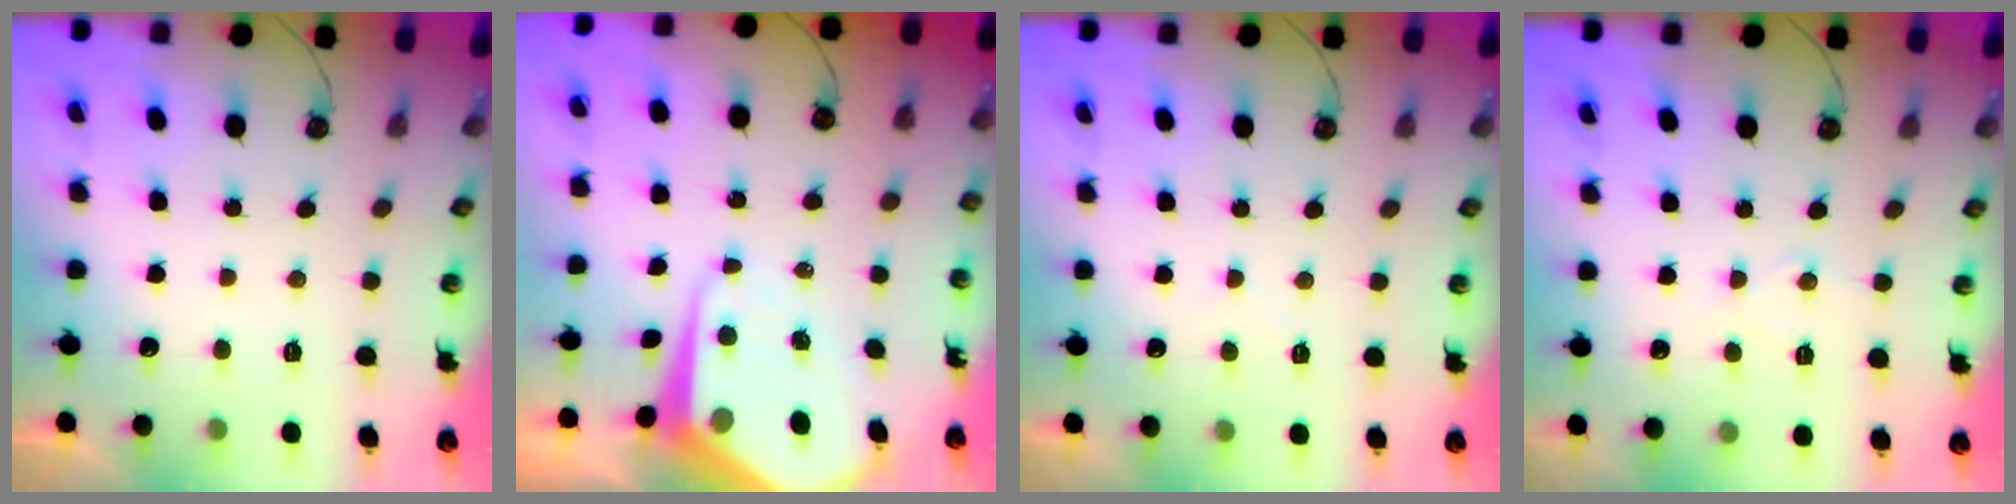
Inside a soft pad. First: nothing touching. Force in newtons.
{"total": 9.8, "press": 9.8, "slide": 0.8}
{"total": 3.5, "press": 3.5, "slide": 0.5}
{"total": 5.9, "press": 5.8, "slide": 0.7}